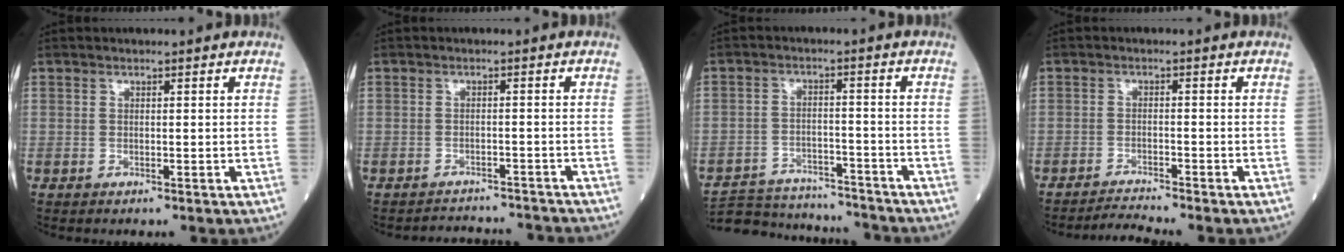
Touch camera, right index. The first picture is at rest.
{"total": 6.4, "force": [-6.4, 0.8, -0.1], "torque": [0.004, 0.012, -0.078]}
{"total": 14.6, "force": [-13.9, 3.2, 3.1], "torque": [-0.056, 0.012, -0.203]}
{"total": 3.1, "force": [-2.8, -1.3, -0.1], "torque": [-0.006, -0.019, -0.050]}